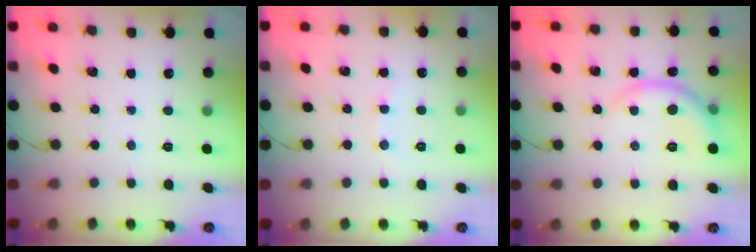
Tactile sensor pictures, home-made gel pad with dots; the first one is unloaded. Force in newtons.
{"total": 3.5, "press": 3.3, "slide": 1.1}
{"total": 6.5, "press": 6.4, "slide": 0.9}